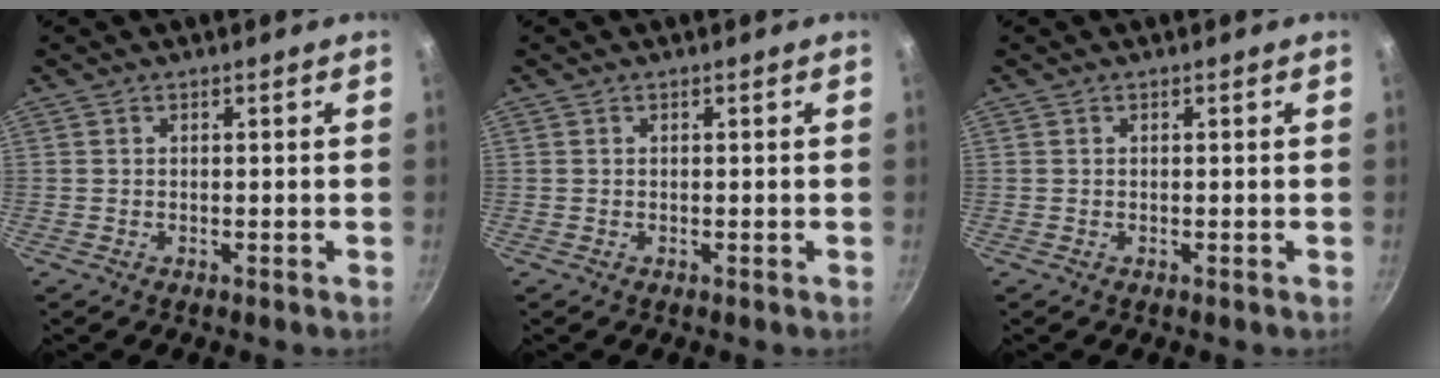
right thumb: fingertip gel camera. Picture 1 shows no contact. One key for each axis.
{"total": 0.0}
{"total": 0.0}